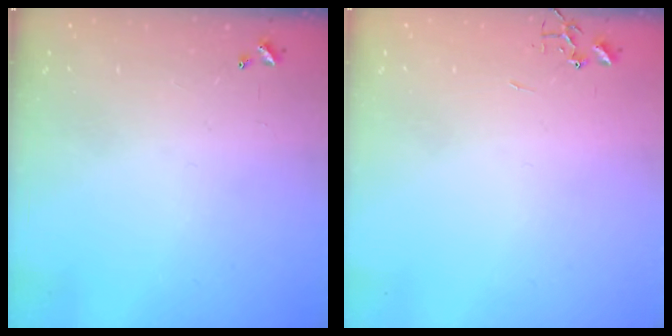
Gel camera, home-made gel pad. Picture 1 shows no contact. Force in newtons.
{"total": 0.0}